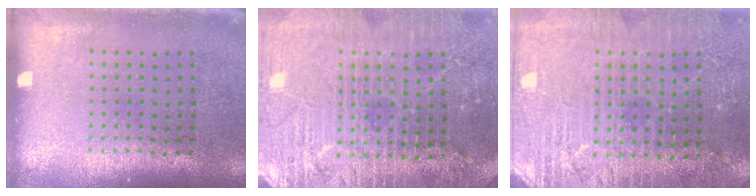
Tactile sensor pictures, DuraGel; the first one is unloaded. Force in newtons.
{"total": 4.3, "press": 4.0, "slide": 1.4}
{"total": 3.3, "press": 3.2, "slide": 0.6}